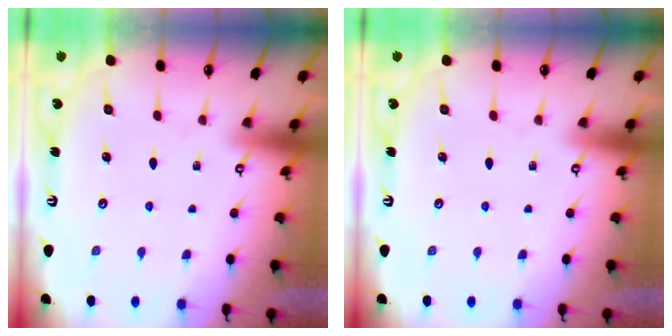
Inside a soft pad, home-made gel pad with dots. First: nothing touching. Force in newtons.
{"total": 0.0}